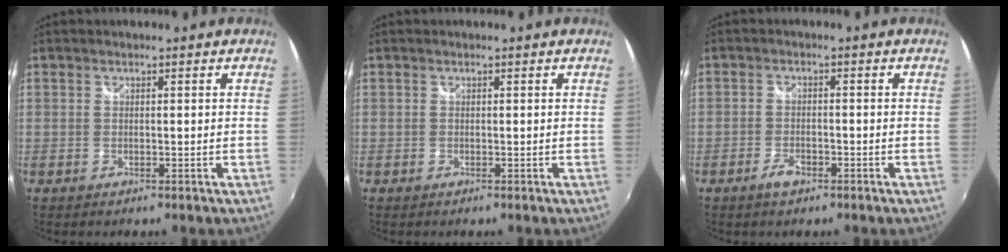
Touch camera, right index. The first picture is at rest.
{"total": 0.0}
{"total": 3.0, "force": [-2.1, 1.4, 1.7], "torque": [-0.041, -0.003, -0.040]}